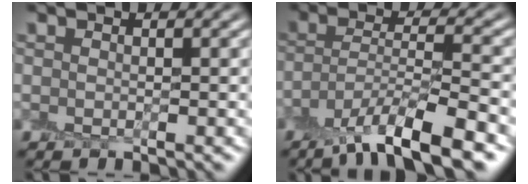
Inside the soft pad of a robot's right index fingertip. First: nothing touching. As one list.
[{"total": 8.3, "force": [-5.3, 1.7, 6.1], "torque": [-0.099, -0.001, -0.100]}]